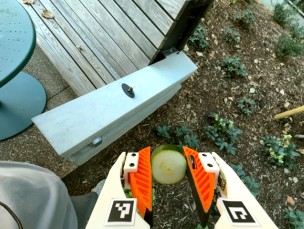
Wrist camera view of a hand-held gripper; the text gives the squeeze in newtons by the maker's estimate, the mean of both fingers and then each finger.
{"total": 10.6, "left": 10.6, "right": 10.6}